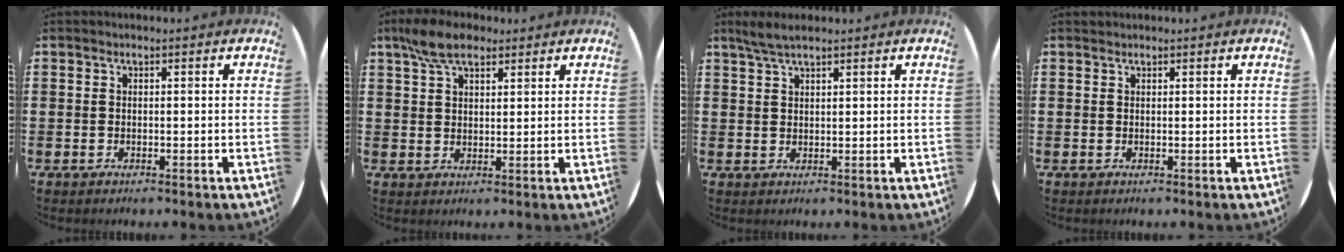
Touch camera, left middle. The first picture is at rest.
{"total": 6.0, "force": [4.5, 2.7, 2.9], "torque": [-0.061, 0.001, 0.083]}
{"total": 2.9, "force": [2.3, 0.4, 1.7], "torque": [-0.037, 0.004, 0.041]}
{"total": 0.0}